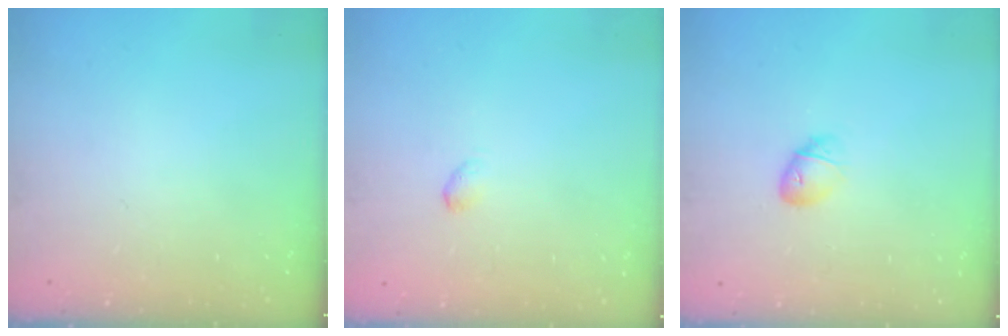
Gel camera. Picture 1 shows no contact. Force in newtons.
{"total": 2.8, "press": 2.7, "slide": 0.5}
{"total": 5.6, "press": 5.4, "slide": 1.6}